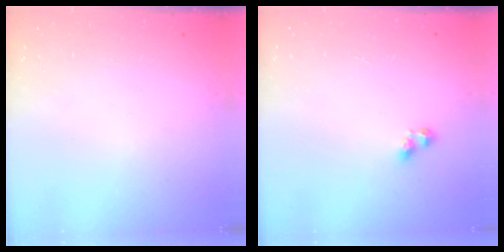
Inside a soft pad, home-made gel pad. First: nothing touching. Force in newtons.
{"total": 3.3, "press": 3.1, "slide": 1.2}